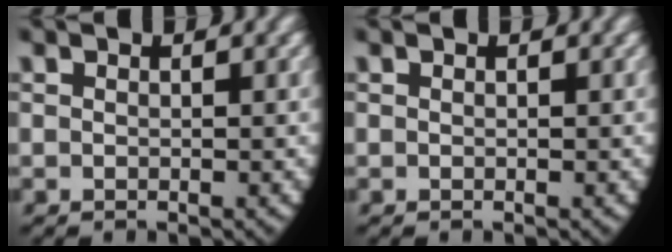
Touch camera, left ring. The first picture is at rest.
{"total": 0.0}